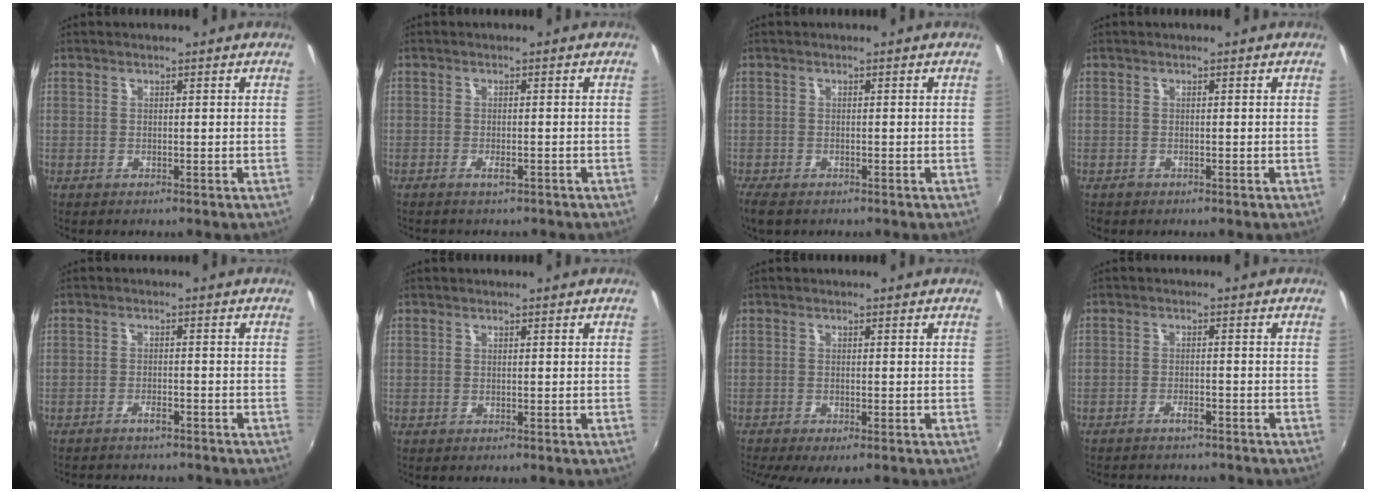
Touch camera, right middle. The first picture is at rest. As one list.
[{"total": 1.5, "force": [-1.3, 0.4, 0.7], "torque": [-0.016, 0.002, -0.020]}, {"total": 4.1, "force": [-3.0, 1.6, 2.2], "torque": [-0.054, -0.018, -0.055]}, {"total": 0.8, "force": [-0.6, 0.5, 0.1], "torque": [-0.004, -0.002, -0.010]}, {"total": 5.1, "force": [-4.5, 1.5, 1.8], "torque": [-0.048, -0.004, -0.067]}, {"total": 0.0}, {"total": 5.4, "force": [-4.0, 1.0, 3.5], "torque": [-0.079, -0.027, -0.064]}, {"total": 5.3, "force": [-4.7, 1.5, 1.9], "torque": [-0.050, -0.005, -0.069]}]